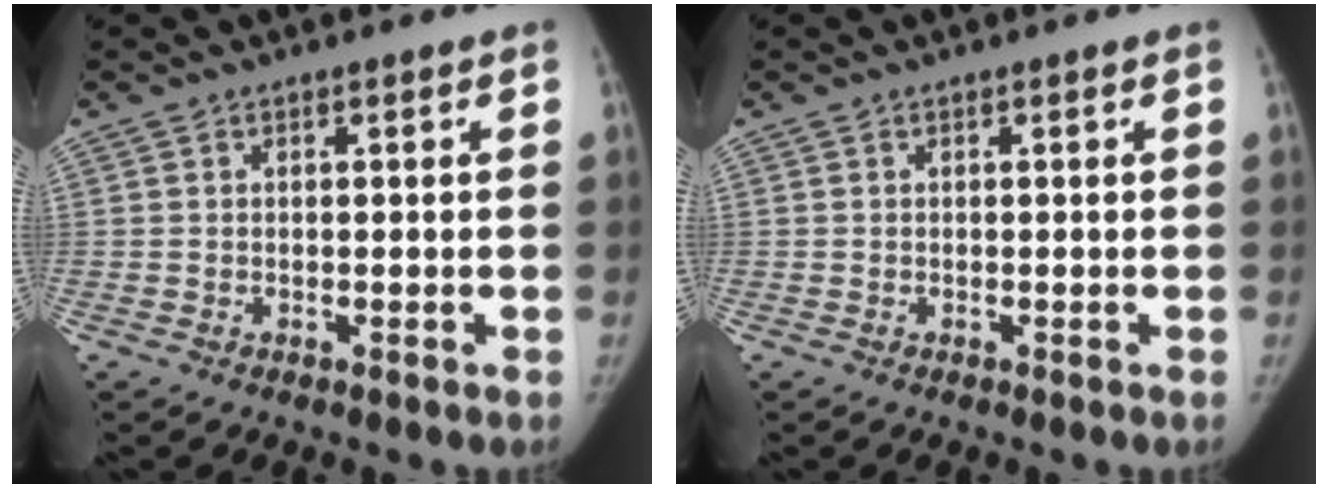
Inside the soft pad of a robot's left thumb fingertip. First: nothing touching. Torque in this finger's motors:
{"motor_torque": [0.00, 0.00, 0.14, -0.14, 0.00]}